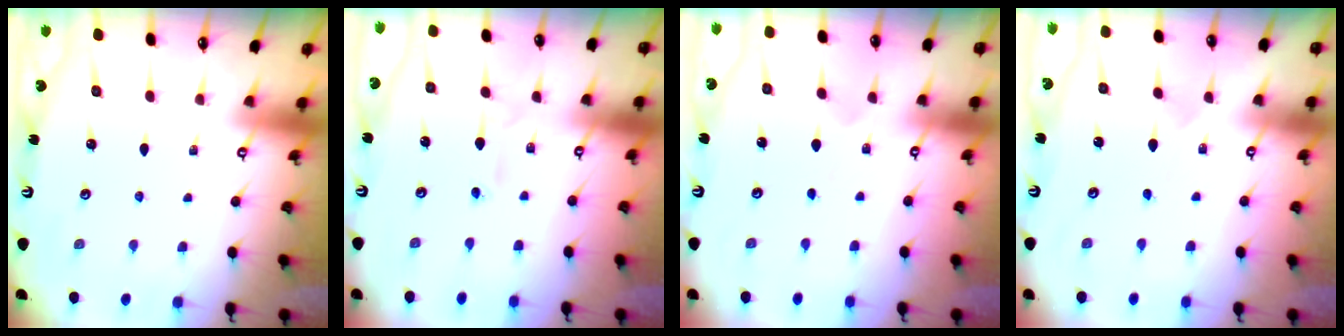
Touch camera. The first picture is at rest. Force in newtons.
{"total": 2.7, "press": 2.6, "slide": 0.3}
{"total": 2.9, "press": 2.9, "slide": 0.2}
{"total": 2.9, "press": 2.9, "slide": 0.4}